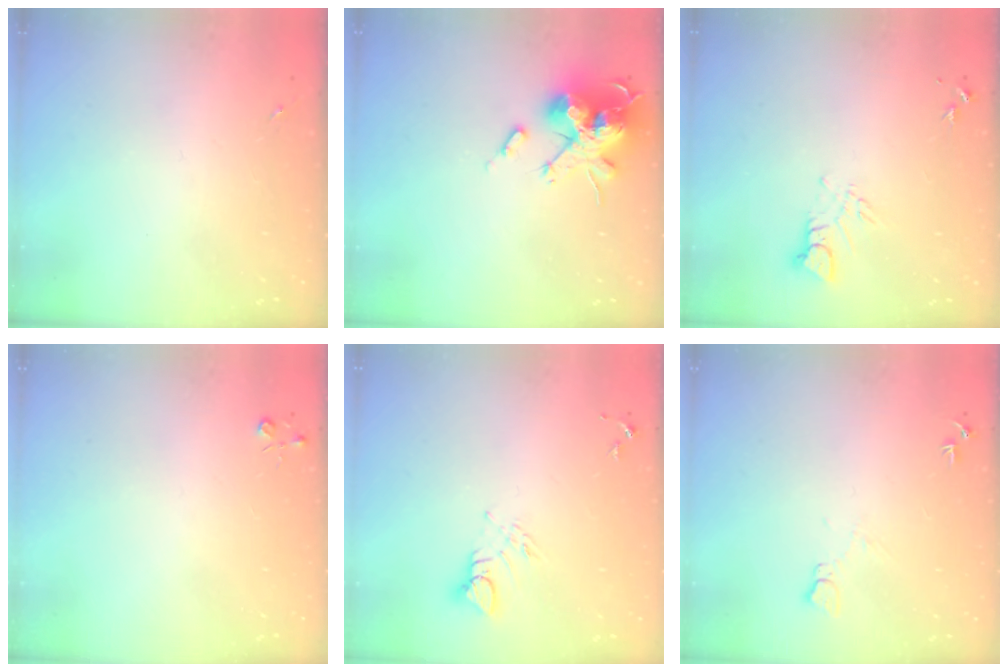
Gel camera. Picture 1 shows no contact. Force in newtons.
{"total": 19.6, "press": 19.6, "slide": 0.1}
{"total": 3.9, "press": 3.9, "slide": 0.4}
{"total": 3.0, "press": 3.0, "slide": 0.4}
{"total": 4.6, "press": 4.6, "slide": 0.2}
{"total": 6.6, "press": 6.6, "slide": 0.7}